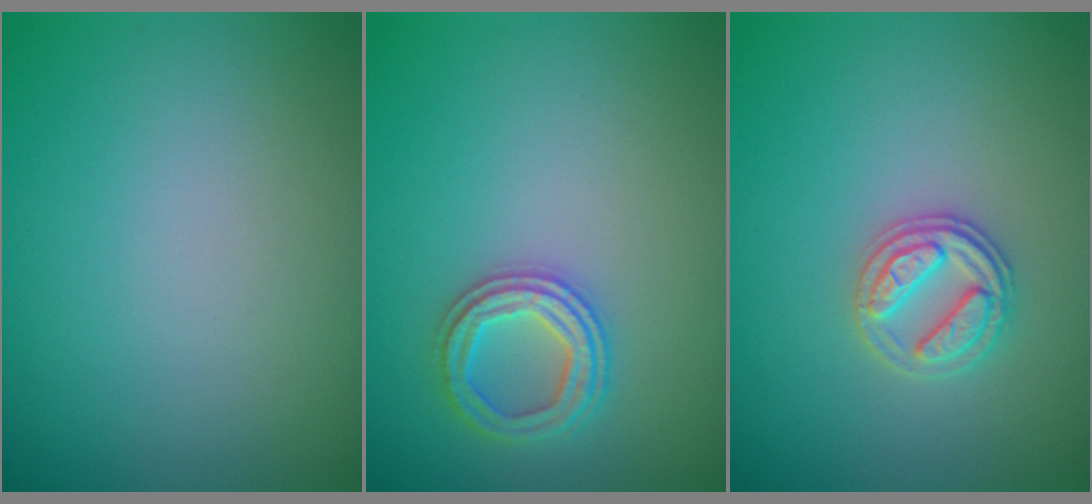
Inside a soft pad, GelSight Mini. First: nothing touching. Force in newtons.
{"total": 2.6, "press": 2.6, "slide": 0.1}
{"total": 2.7, "press": 2.6, "slide": 0.5}